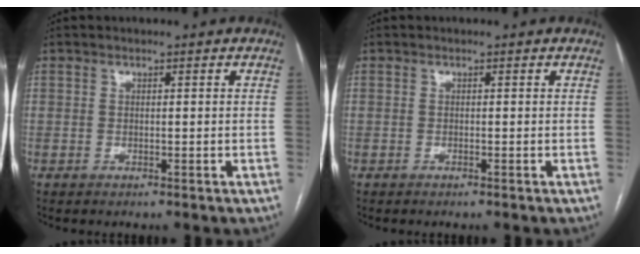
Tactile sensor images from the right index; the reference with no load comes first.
{"total": 0.0}